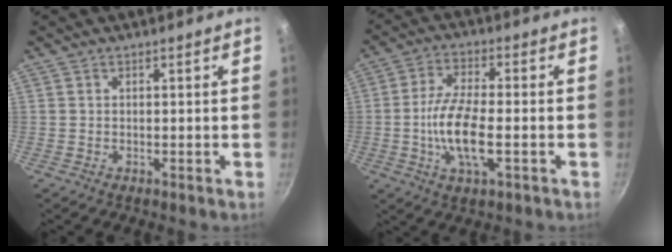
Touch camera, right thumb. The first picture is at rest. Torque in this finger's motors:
{"motor_torque": [0.55, 2.33, 0.57, 0.56, 0.43]}